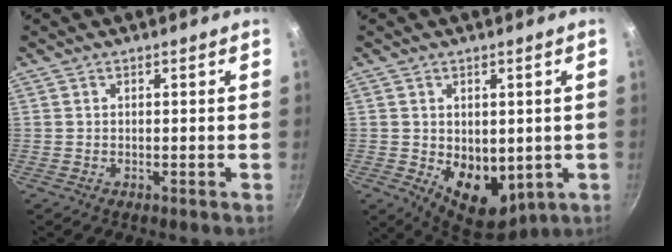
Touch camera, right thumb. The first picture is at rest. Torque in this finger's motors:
{"motor_torque": [-0.70, 0.96, 0.34, 0.26, 0.06]}